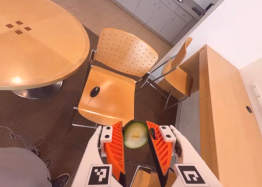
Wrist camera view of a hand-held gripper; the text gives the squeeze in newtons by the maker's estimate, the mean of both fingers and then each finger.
{"total": 6.7, "left": 6.6, "right": 6.9}